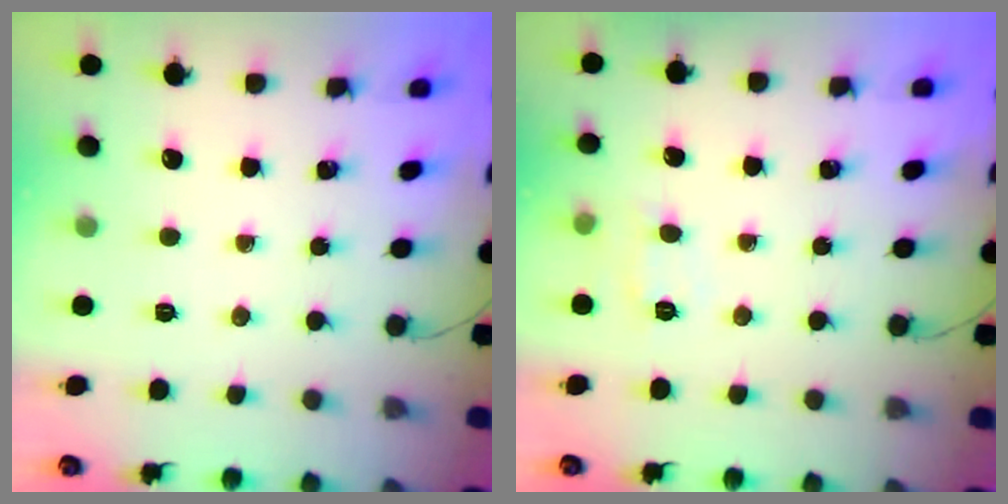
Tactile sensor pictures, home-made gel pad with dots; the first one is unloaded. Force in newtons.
{"total": 6.9, "press": 6.8, "slide": 1.4}